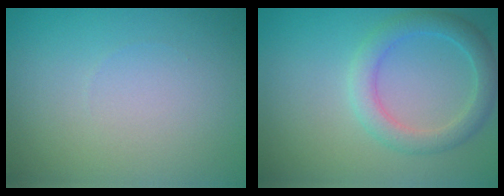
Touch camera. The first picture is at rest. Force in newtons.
{"total": 3.2, "press": 3.2, "slide": 0.1}